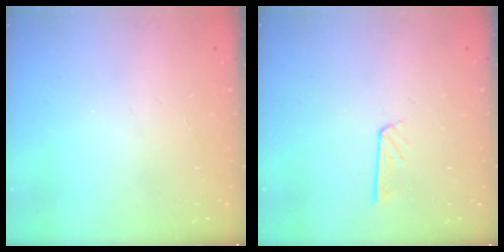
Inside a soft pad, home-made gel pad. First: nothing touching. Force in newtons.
{"total": 3.9, "press": 3.9, "slide": 0.3}